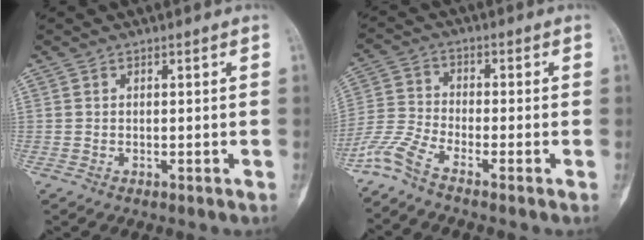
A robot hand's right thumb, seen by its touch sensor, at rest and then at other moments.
{"total": 5.9, "force": [-4.9, 0.2, 3.2], "torque": [-0.088, 0.009, -0.116]}